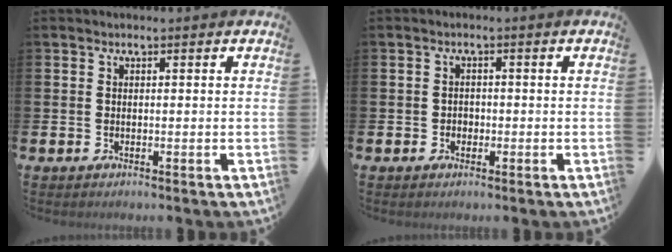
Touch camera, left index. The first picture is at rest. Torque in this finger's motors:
{"motor_torque": [-0.06, 0.06, 0.03, 0.00]}